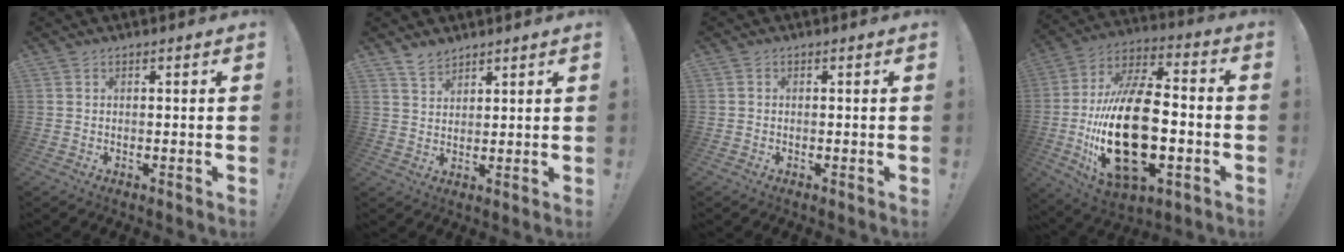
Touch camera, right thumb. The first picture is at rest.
{"total": 4.3, "force": [3.7, 1.9, 1.0], "torque": [-0.017, -0.022, 0.070]}
{"total": 0.0}
{"total": 28.6, "force": [-4.7, 14.7, 24.1], "torque": [-0.472, 0.024, -0.073]}